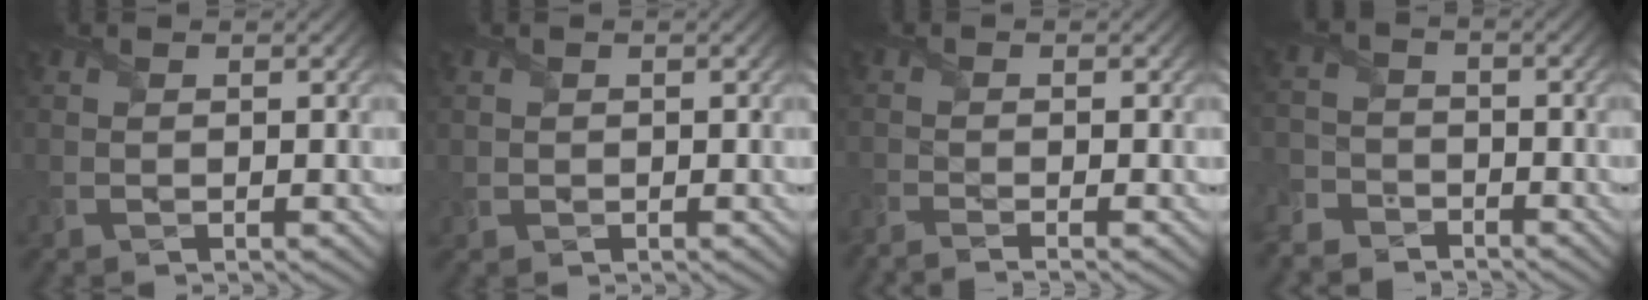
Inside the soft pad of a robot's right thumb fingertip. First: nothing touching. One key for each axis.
{"total": 1.0, "fx": 0.2, "fy": 0.9, "fz": -0.2, "tx": -0.002, "ty": -0.005, "tz": 0.000}
{"total": 2.3, "fx": -2.0, "fy": -0.3, "fz": 1.2, "tx": -0.028, "ty": -0.006, "tz": -0.046}
{"total": 5.4, "fx": -4.8, "fy": 2.4, "fz": 0.6, "tx": -0.019, "ty": -0.004, "tz": -0.108}